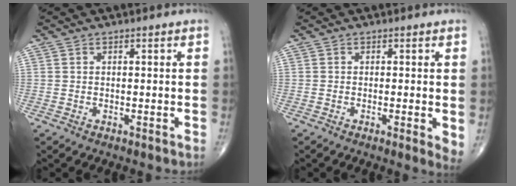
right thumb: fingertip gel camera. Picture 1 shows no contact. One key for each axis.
{"total": 3.2, "fx": -0.3, "fy": 0.6, "fz": 3.1, "tx": -0.051, "ty": -0.012, "tz": -0.010}